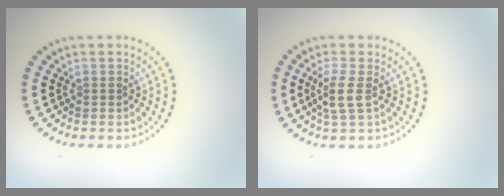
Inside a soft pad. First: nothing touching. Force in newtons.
{"total": 2.3, "press": 2.0, "slide": 1.1}